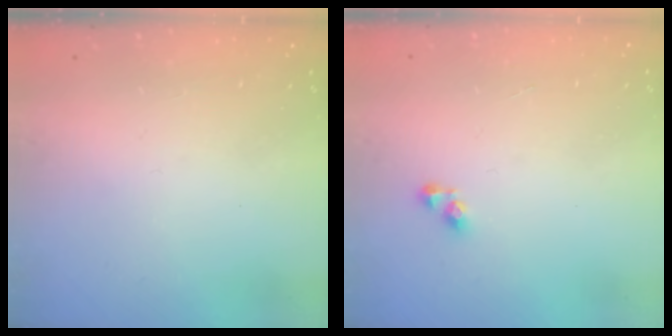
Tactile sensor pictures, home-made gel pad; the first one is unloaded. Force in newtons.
{"total": 3.6, "press": 3.6, "slide": 0.5}